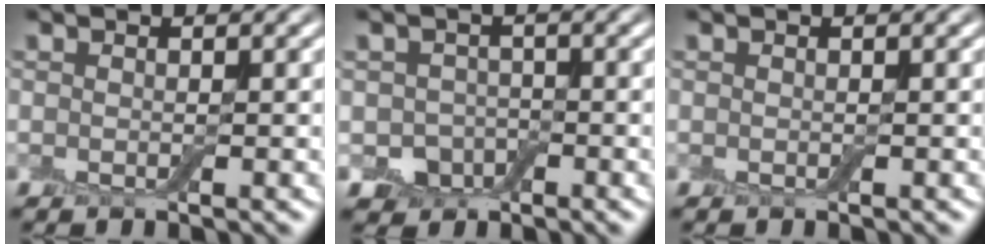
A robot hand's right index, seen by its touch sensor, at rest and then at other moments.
{"total": 2.5, "force": [-1.0, 2.1, 1.0], "torque": [-0.014, -0.004, -0.020]}
{"total": 0.0}